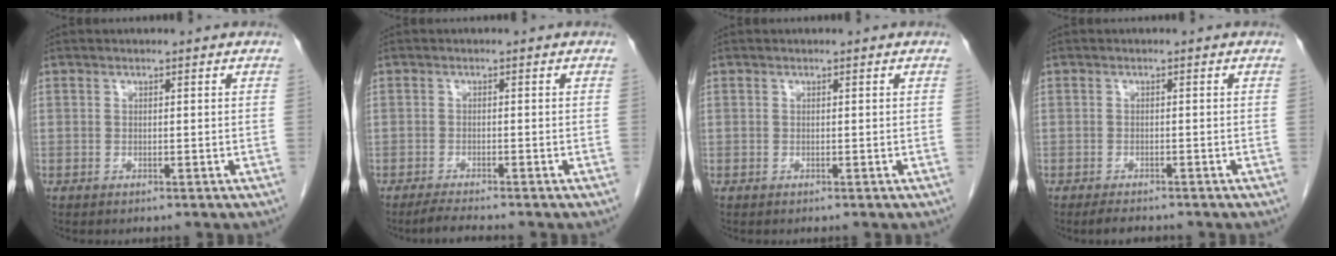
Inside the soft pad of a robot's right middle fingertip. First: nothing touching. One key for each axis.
{"total": 2.9, "fx": -2.6, "fy": -0.1, "fz": 1.3, "tx": -0.031, "ty": -0.011, "tz": -0.046}
{"total": 0.0}
{"total": 2.7, "fx": -2.3, "fy": 0.7, "fz": 1.2, "tx": -0.024, "ty": -0.006, "tz": -0.033}